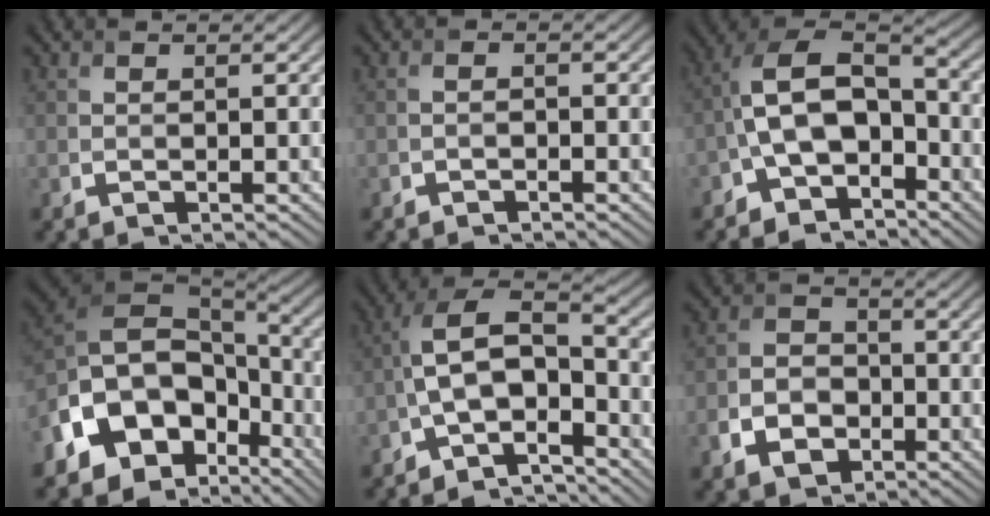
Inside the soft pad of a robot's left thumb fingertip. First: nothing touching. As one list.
[{"total": 0.9, "force": [-0.7, 0.3, 0.4], "torque": [-0.008, 0.003, -0.012]}, {"total": 11.8, "force": [-4.6, 7.1, 8.2], "torque": [-0.165, -0.002, -0.095]}, {"total": 16.4, "force": [-6.2, 11.8, 9.7], "torque": [-0.236, -0.024, -0.101]}, {"total": 9.8, "force": [-4.5, 4.6, 7.4], "torque": [-0.147, 0.008, -0.091]}, {"total": 5.7, "force": [-2.6, 4.1, 3.0], "torque": [-0.060, -0.004, -0.056]}]